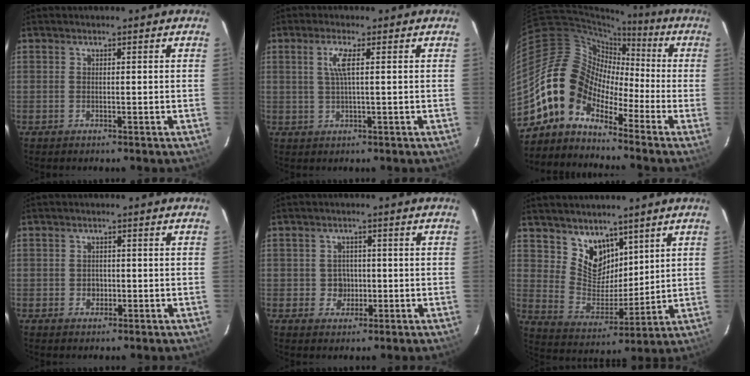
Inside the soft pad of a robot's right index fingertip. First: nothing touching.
{"total": 3.4, "force": [0.9, -0.1, 3.3], "torque": [-0.068, 0.001, 0.018]}
{"total": 10.5, "force": [-6.5, 7.2, 3.9], "torque": [-0.072, 0.042, -0.151]}
{"total": 2.0, "force": [-0.4, 1.9, 0.7], "torque": [-0.011, 0.004, -0.004]}
{"total": 3.4, "force": [-0.5, 3.3, 0.7], "torque": [-0.015, 0.010, -0.002]}
{"total": 9.5, "force": [6.3, 6.4, 3.2], "torque": [-0.054, -0.009, 0.131]}